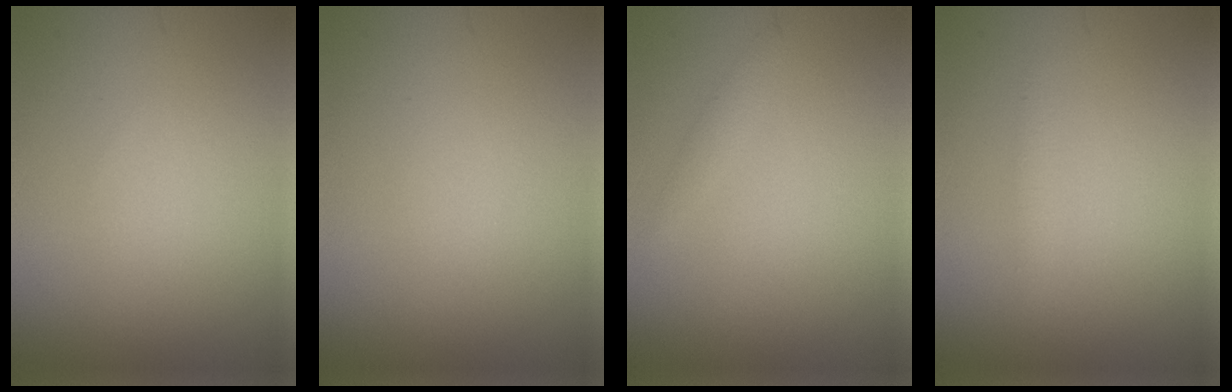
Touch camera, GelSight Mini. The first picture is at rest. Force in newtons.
{"total": 0.0}
{"total": 0.8, "press": 0.8, "slide": 0.1}
{"total": 0.7, "press": 0.7, "slide": 0.1}